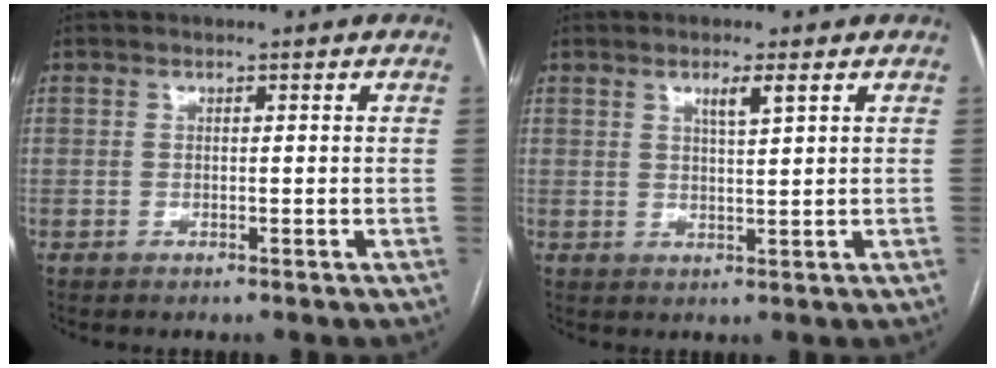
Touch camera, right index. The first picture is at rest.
{"total": 2.6, "force": [1.4, -0.1, 2.1], "torque": [-0.040, -0.002, 0.026]}